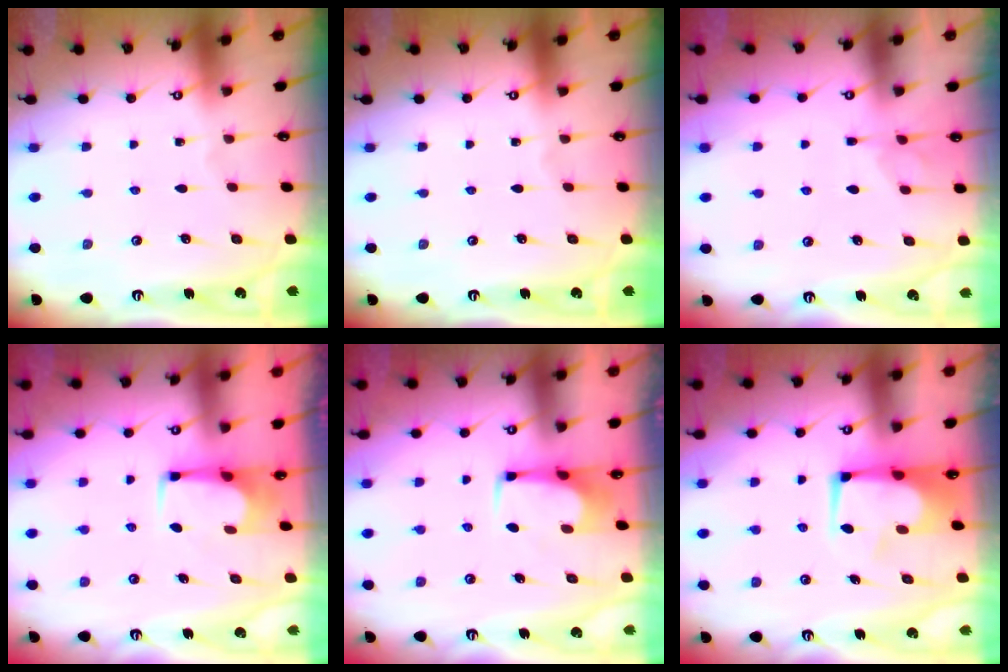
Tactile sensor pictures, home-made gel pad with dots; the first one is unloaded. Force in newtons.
{"total": 0.0}
{"total": 1.7, "press": 1.3, "slide": 1.1}
{"total": 2.4, "press": 2.4, "slide": 0.4}
{"total": 0.7, "press": 0.6, "slide": 0.3}
{"total": 2.6, "press": 2.5, "slide": 0.6}